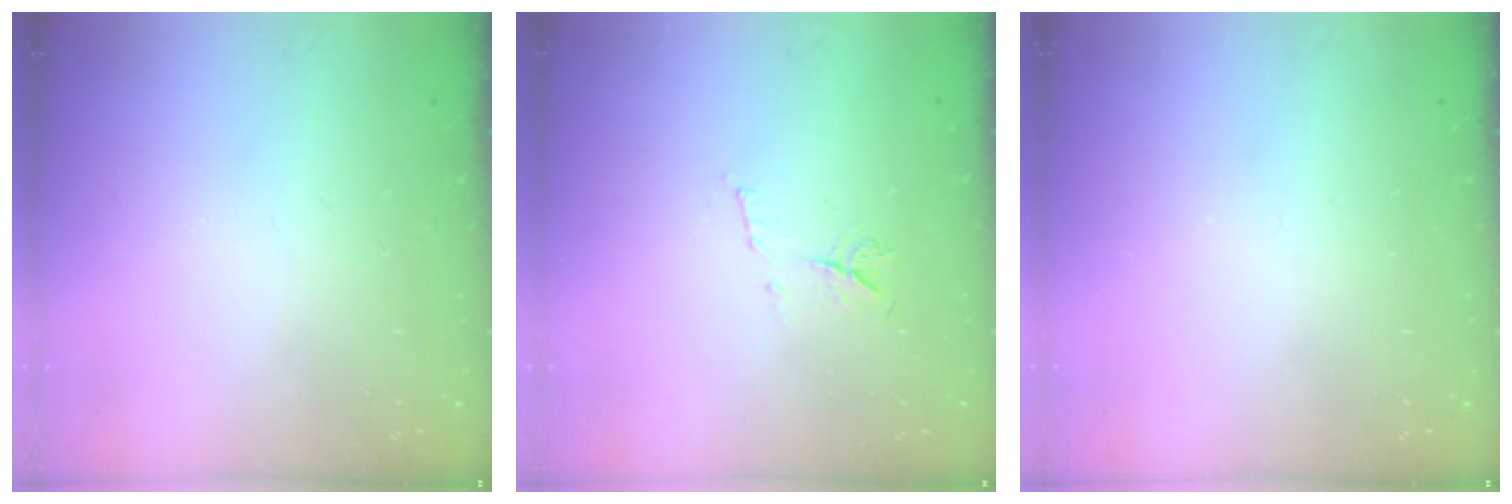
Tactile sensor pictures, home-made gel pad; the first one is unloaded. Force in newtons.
{"total": 6.5, "press": 6.5, "slide": 0.8}
{"total": 0.0}